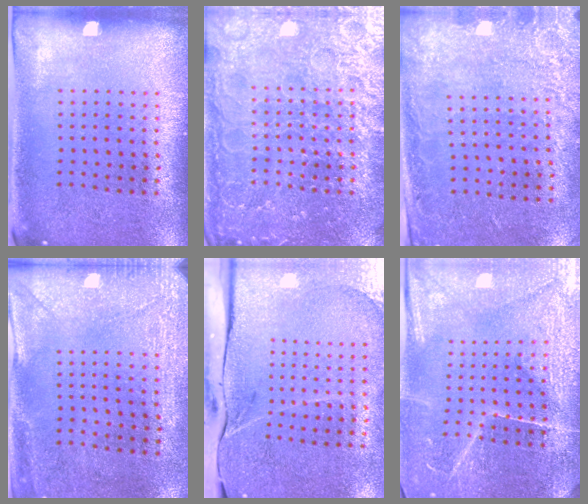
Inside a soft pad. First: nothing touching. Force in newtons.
{"total": 6.9, "press": 6.9, "slide": 0.8}
{"total": 2.6, "press": 2.0, "slide": 1.7}
{"total": 2.9, "press": 2.4, "slide": 1.6}
{"total": 4.1, "press": 3.4, "slide": 2.3}
{"total": 3.9, "press": 3.7, "slide": 1.3}